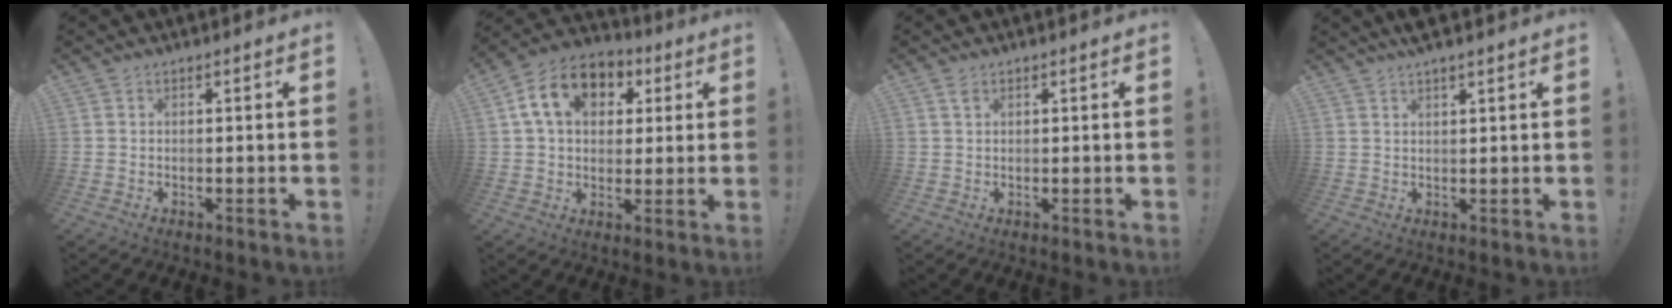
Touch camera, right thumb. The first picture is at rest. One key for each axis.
{"total": 14.5, "fx": 4.8, "fy": 10.5, "fz": 8.8, "tx": -0.147, "ty": 0.006, "tz": 0.096}
{"total": 1.7, "fx": 1.0, "fy": 0.9, "fz": 1.0, "tx": -0.022, "ty": 0.001, "tz": 0.019}
{"total": 3.3, "fx": 2.7, "fy": 0.0, "fz": 1.9, "tx": -0.039, "ty": -0.009, "tz": 0.047}